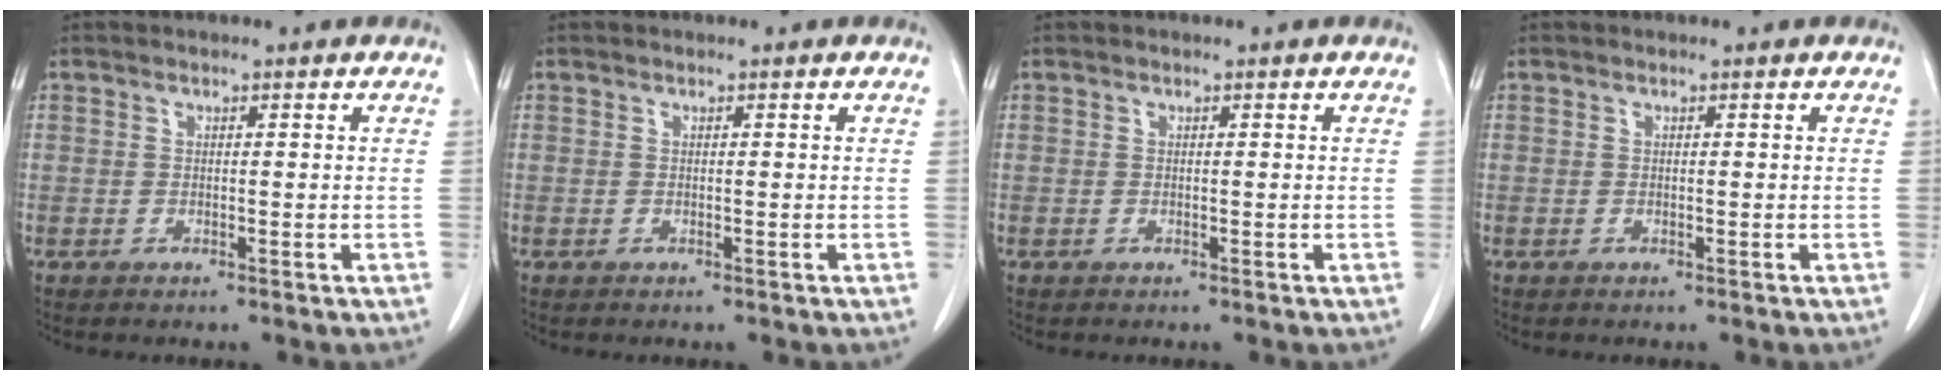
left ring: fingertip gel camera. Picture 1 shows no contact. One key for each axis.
{"total": 0.0}
{"total": 0.0}
{"total": 0.0}